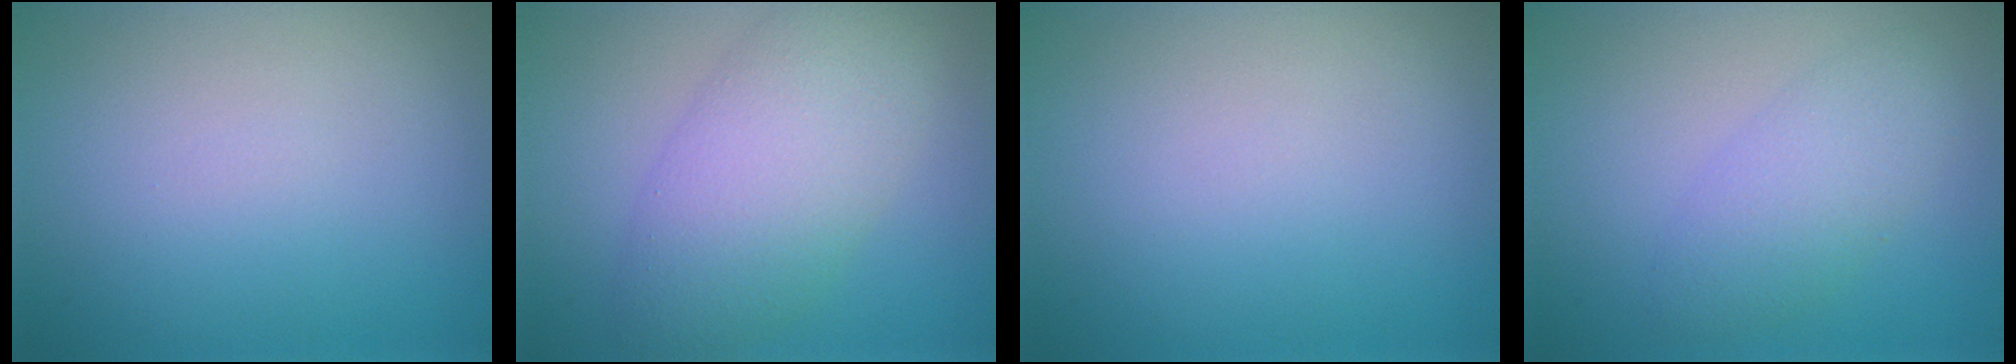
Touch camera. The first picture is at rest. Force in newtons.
{"total": 6.9, "press": 6.9, "slide": 0.3}
{"total": 0.0}
{"total": 3.2, "press": 3.2, "slide": 0.0}